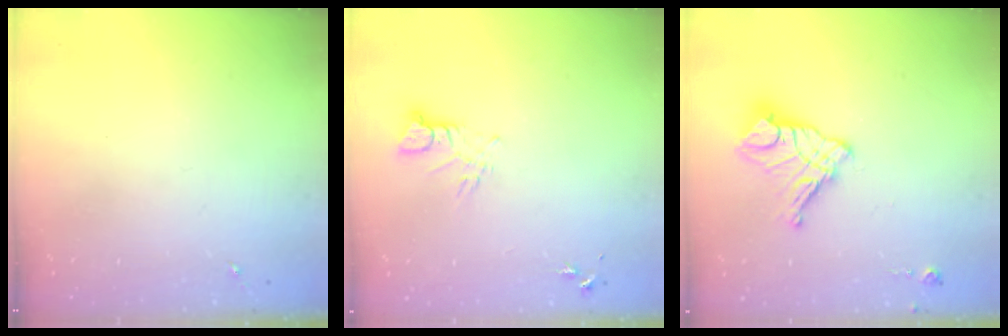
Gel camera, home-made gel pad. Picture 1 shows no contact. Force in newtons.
{"total": 3.9, "press": 3.9, "slide": 0.4}
{"total": 13.5, "press": 13.4, "slide": 1.3}